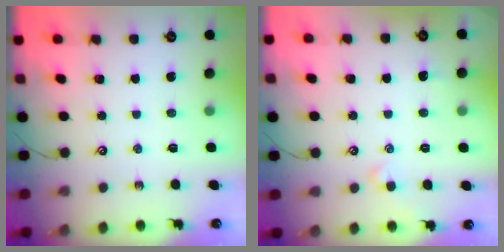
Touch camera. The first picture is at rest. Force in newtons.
{"total": 0.8, "press": 0.7, "slide": 0.5}